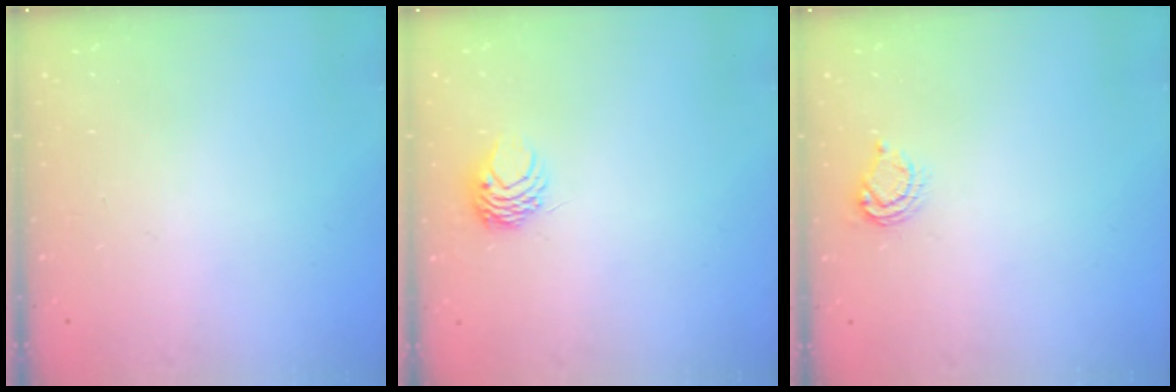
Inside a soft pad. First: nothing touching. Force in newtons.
{"total": 4.2, "press": 4.2, "slide": 0.5}
{"total": 6.2, "press": 6.2, "slide": 0.5}